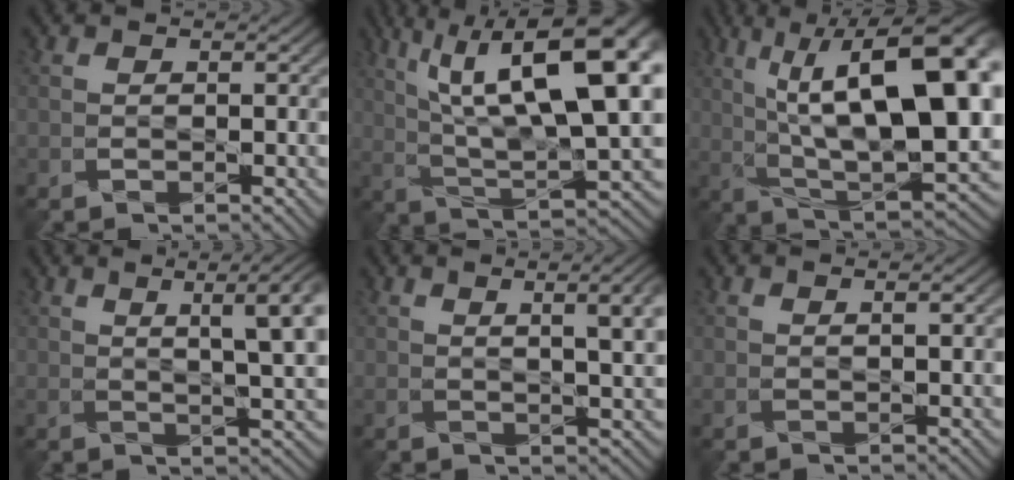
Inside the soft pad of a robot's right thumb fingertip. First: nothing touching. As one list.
[{"total": 18.4, "force": [7.2, 5.6, 16.0], "torque": [-0.258, 0.027, 0.131]}, {"total": 19.9, "force": [5.1, 7.7, 17.6], "torque": [-0.252, 0.029, 0.084]}, {"total": 9.9, "force": [3.2, 2.8, 8.9], "torque": [-0.096, 0.036, 0.046]}, {"total": 7.3, "force": [2.4, 2.3, 6.5], "torque": [-0.048, 0.027, 0.027]}, {"total": 1.2, "force": [0.8, 0.1, 0.9], "torque": [-0.009, 0.011, 0.011]}]